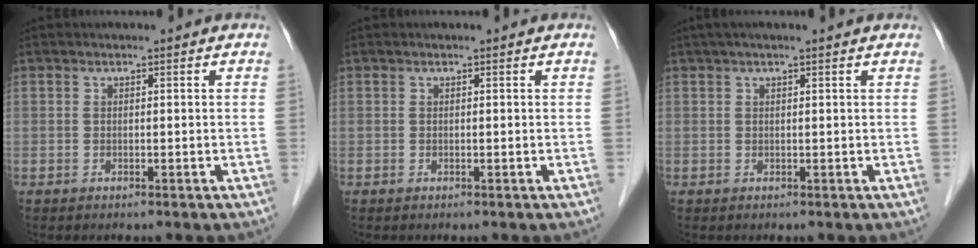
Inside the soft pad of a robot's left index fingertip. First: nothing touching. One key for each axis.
{"total": 0.0}
{"total": 4.7, "fx": 3.8, "fy": -0.1, "fz": 2.8, "tx": -0.039, "ty": 0.034, "tz": 0.051}